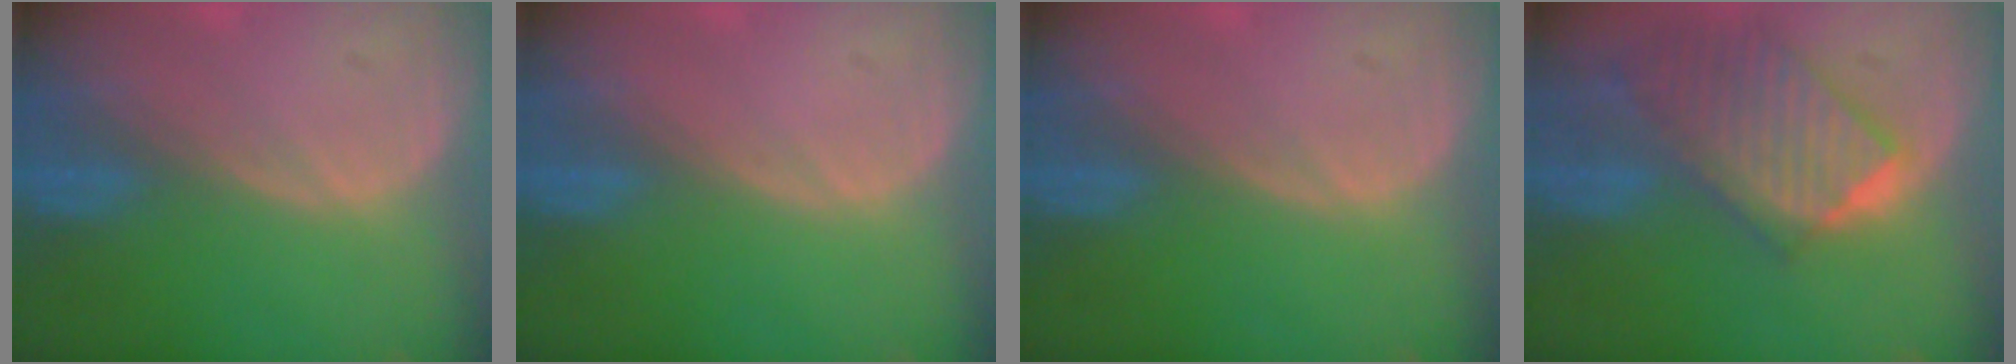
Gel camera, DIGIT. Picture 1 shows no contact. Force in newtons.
{"total": 0.0}
{"total": 0.0}
{"total": 9.8, "press": 8.6, "slide": 4.6}